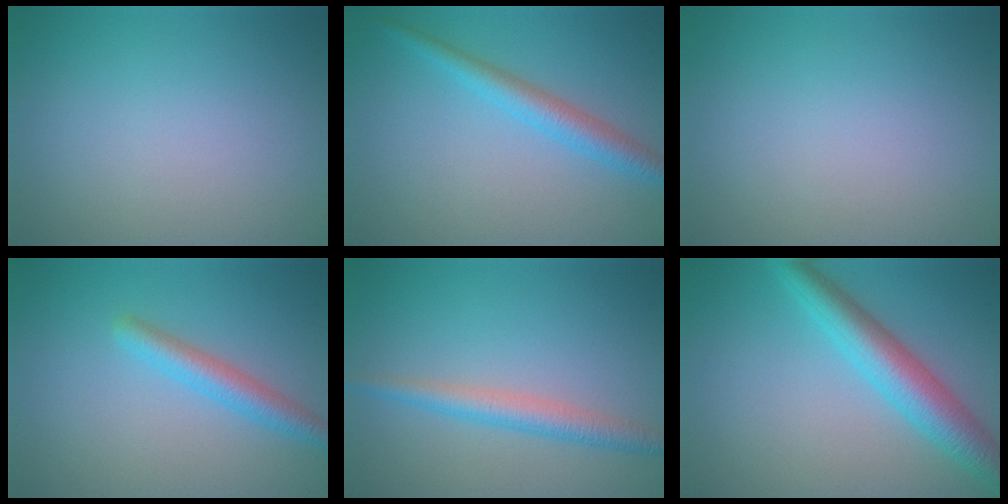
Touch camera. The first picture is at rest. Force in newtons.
{"total": 3.0, "press": 3.0, "slide": 0.2}
{"total": 0.0}
{"total": 2.8, "press": 2.8, "slide": 0.2}
{"total": 2.9, "press": 2.9, "slide": 0.1}
{"total": 5.8, "press": 5.8, "slide": 0.1}